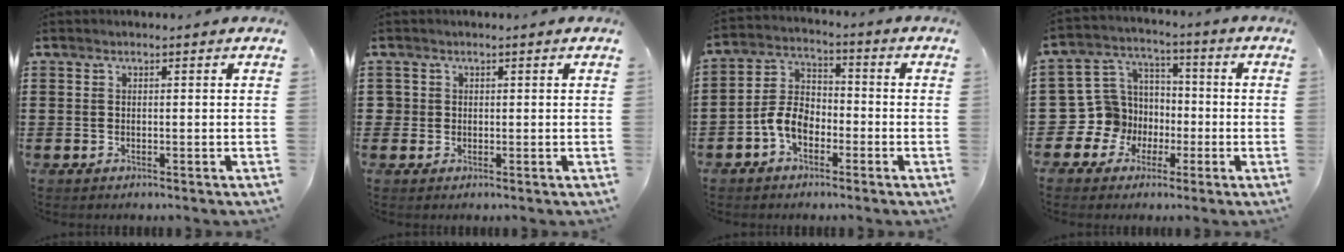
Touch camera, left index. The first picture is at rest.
{"total": 1.1, "force": [0.2, 1.1, 0.1], "torque": [-0.006, 0.006, 0.004]}
{"total": 6.0, "force": [-3.1, 3.7, 3.5], "torque": [-0.092, 0.009, -0.068]}
{"total": 9.2, "force": [-2.3, 8.8, 1.3], "torque": [-0.085, 0.009, -0.041]}